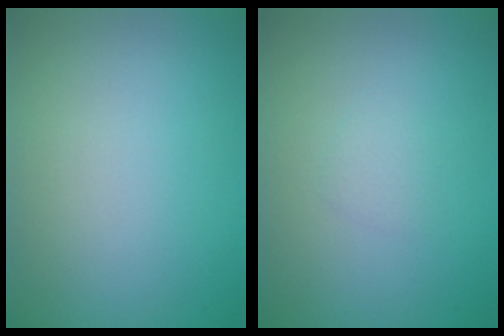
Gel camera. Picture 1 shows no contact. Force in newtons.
{"total": 0.8, "press": 0.8, "slide": 0.1}